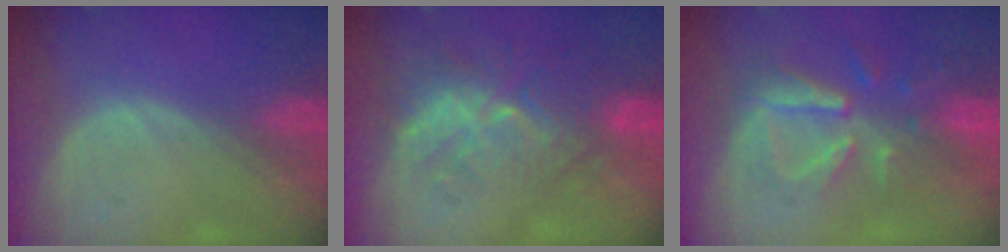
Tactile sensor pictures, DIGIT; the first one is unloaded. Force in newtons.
{"total": 9.3, "press": 8.6, "slide": 3.4}
{"total": 8.0, "press": 7.7, "slide": 2.4}